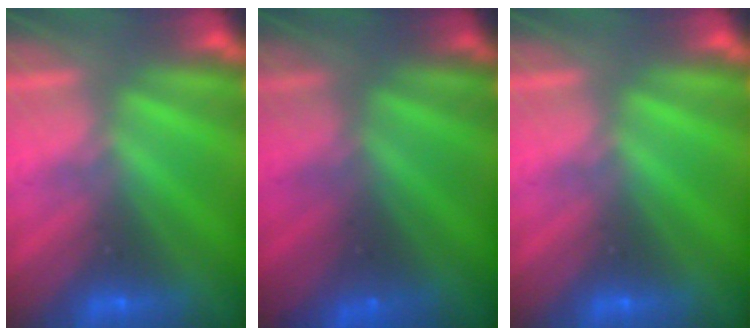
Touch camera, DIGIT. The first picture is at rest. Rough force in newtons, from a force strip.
{"total": 1.4}
{"total": 0.0}